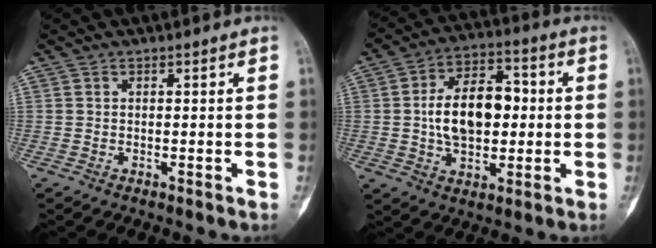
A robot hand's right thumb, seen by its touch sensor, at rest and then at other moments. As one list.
[{"total": 15.1, "force": [0.6, 9.3, 11.9], "torque": [-0.172, 0.024, 0.007]}]